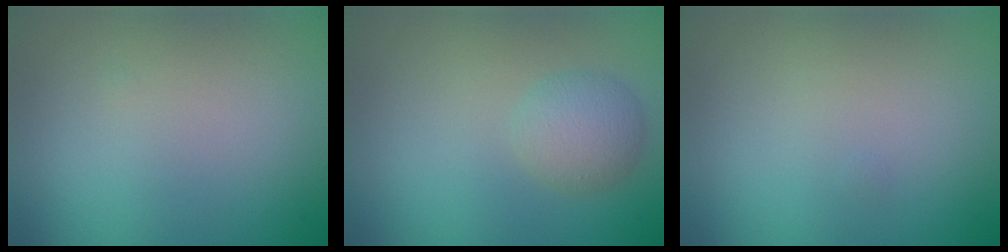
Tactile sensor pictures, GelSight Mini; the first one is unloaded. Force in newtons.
{"total": 2.7, "press": 2.7, "slide": 0.1}
{"total": 0.0}